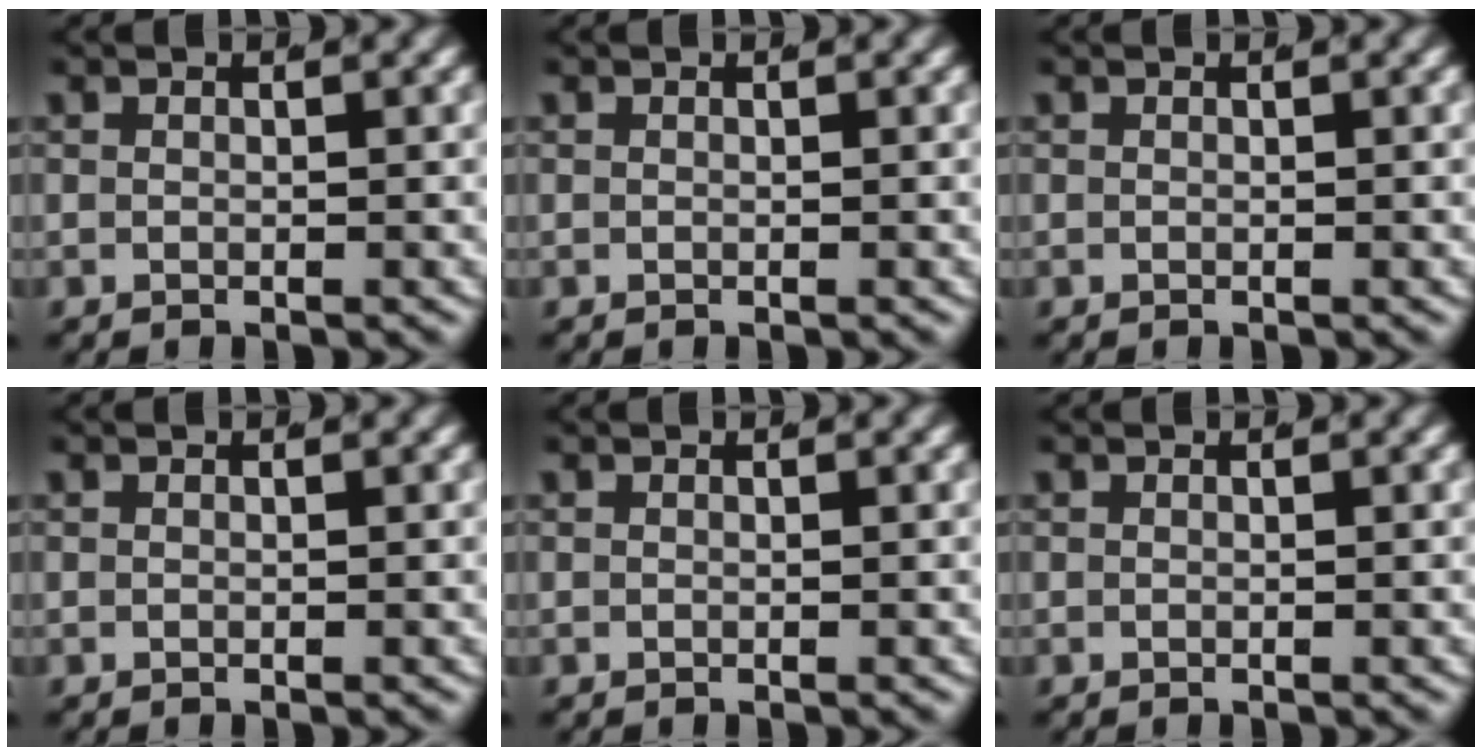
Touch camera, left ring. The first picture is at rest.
{"total": 0.0}
{"total": 0.0}
{"total": 0.0}
{"total": 0.0}
{"total": 0.0}